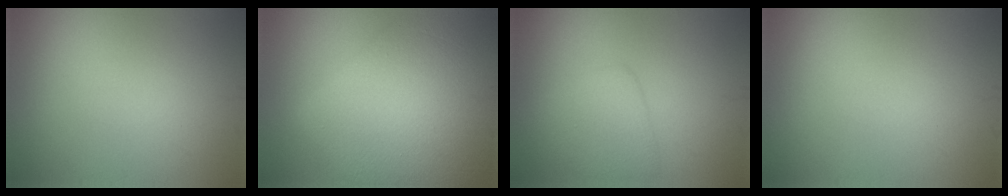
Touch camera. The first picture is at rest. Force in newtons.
{"total": 14.7, "press": 14.7, "slide": 0.4}
{"total": 3.4, "press": 3.4, "slide": 0.2}
{"total": 0.0}